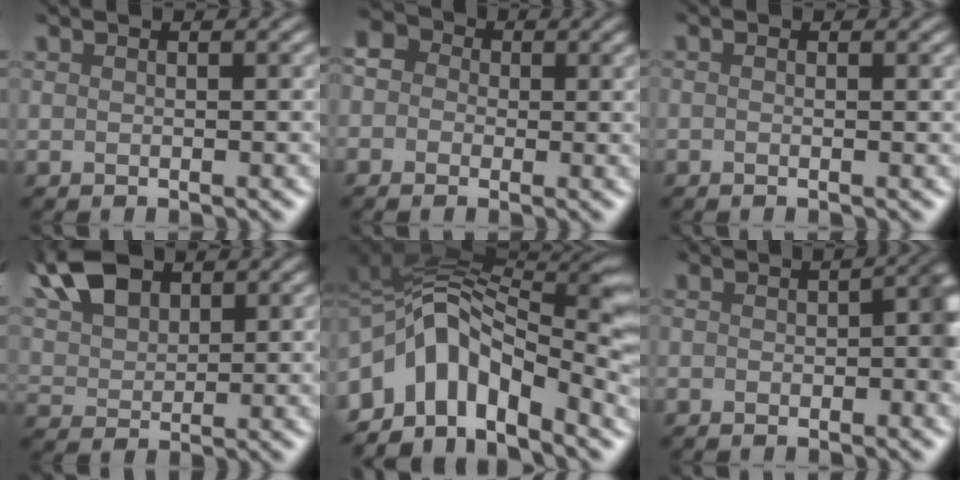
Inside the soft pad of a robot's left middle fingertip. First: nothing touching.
{"total": 1.5, "force": [-1.0, 1.0, -0.5], "torque": [-0.001, 0.007, -0.009]}
{"total": 0.6, "force": [-0.1, 0.3, 0.4], "torque": [0.005, -0.001, -0.009]}
{"total": 3.9, "force": [3.0, 2.0, 1.5], "torque": [-0.071, 0.014, 0.077]}
{"total": 8.7, "force": [-1.8, 4.7, 7.1], "torque": [-0.150, 0.017, -0.017]}
{"total": 2.6, "force": [-2.3, -0.1, 1.3], "torque": [-0.040, 0.002, -0.018]}